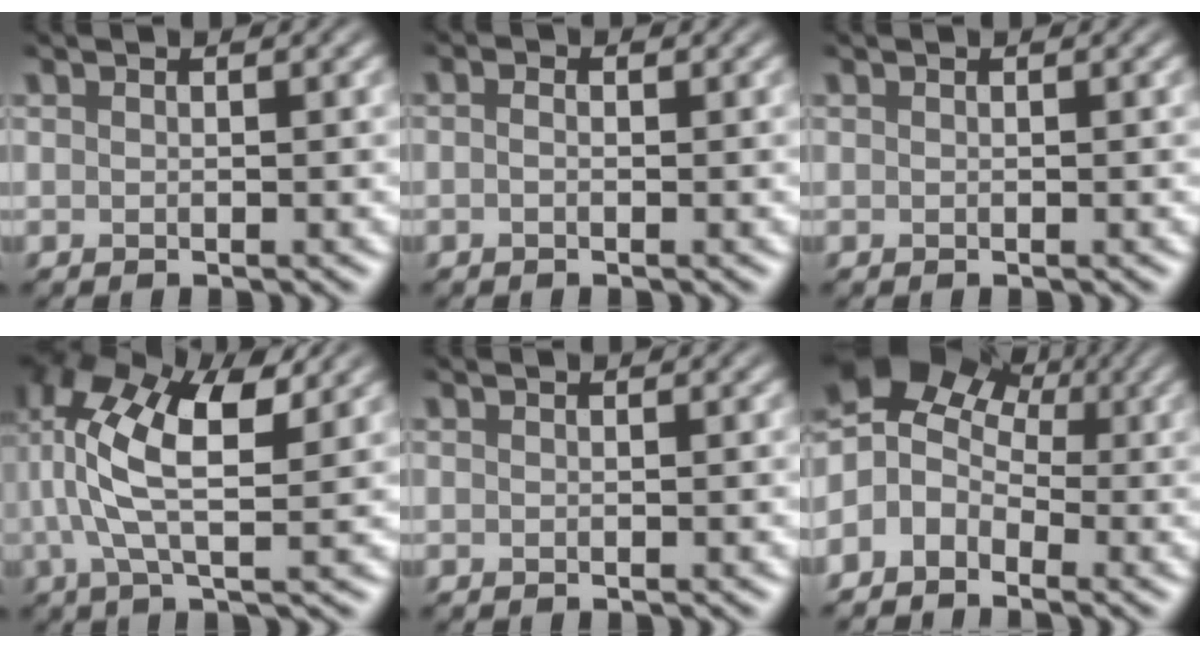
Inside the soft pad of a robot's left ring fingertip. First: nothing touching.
{"total": 1.0, "force": [0.0, 0.6, 0.8], "torque": [-0.010, -0.006, -0.013]}
{"total": 0.0}
{"total": 9.3, "force": [2.6, 3.2, 8.4], "torque": [-0.174, 0.018, 0.042]}
{"total": 0.0}
{"total": 5.6, "force": [-0.6, 4.4, 3.4], "torque": [-0.059, 0.012, -0.037]}